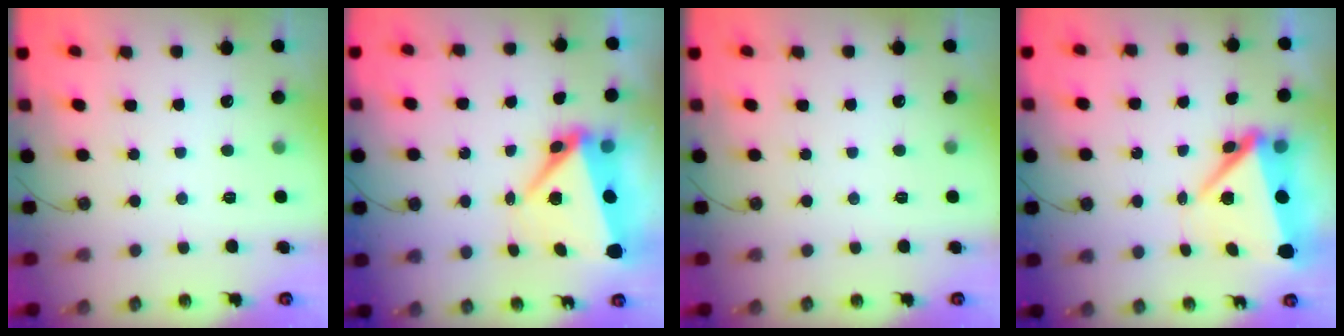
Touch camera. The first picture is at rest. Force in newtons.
{"total": 8.5, "press": 8.3, "slide": 1.8}
{"total": 0.0}
{"total": 7.9, "press": 7.9, "slide": 0.7}